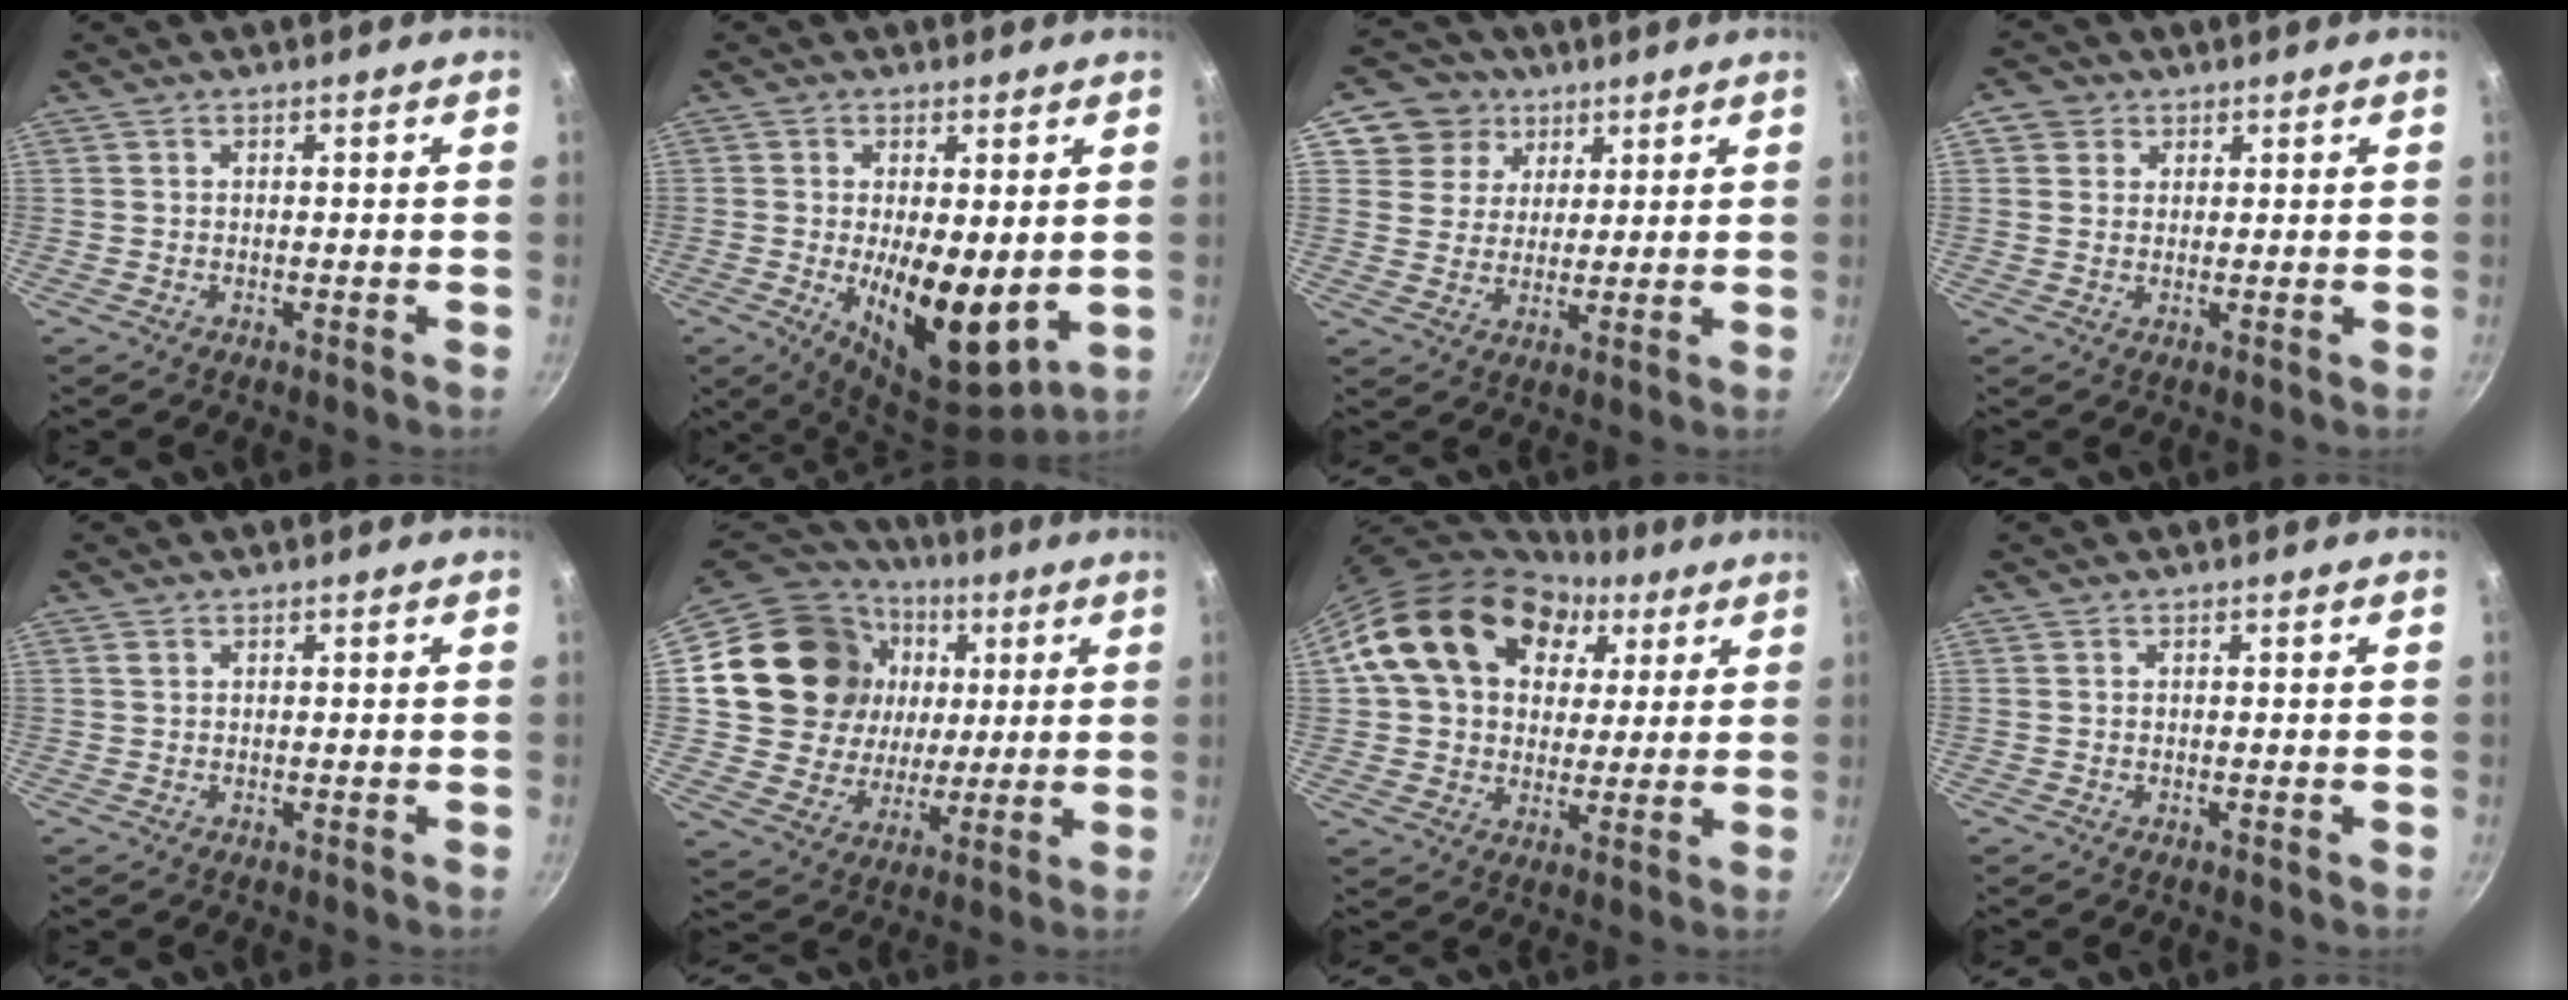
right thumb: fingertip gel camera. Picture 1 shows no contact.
{"total": 12.6, "force": [-0.8, 5.4, 11.4], "torque": [-0.166, -0.026, -0.002]}
{"total": 9.3, "force": [4.6, 7.8, 2.0], "torque": [-0.001, -0.004, 0.072]}
{"total": 4.0, "force": [1.5, 3.5, 1.1], "torque": [0.010, 0.002, 0.020]}
{"total": 0.7, "force": [0.3, 0.5, 0.3], "torque": [-0.006, 0.000, 0.005]}
{"total": 23.4, "force": [5.5, 19.6, 11.5], "torque": [-0.196, 0.011, 0.105]}
{"total": 19.8, "force": [7.3, 14.9, 10.8], "torque": [-0.164, 0.009, 0.120]}
{"total": 0.0}